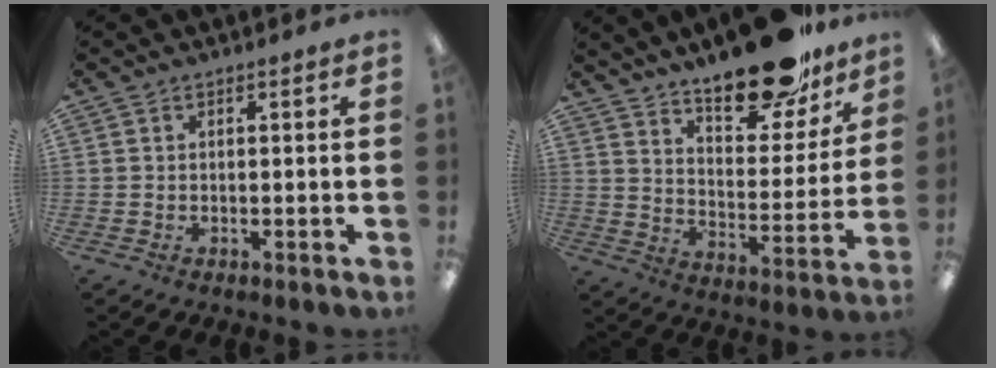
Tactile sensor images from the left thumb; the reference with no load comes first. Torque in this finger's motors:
{"motor_torque": [0.43, 0.28, 1.44, -1.33, 0.13]}